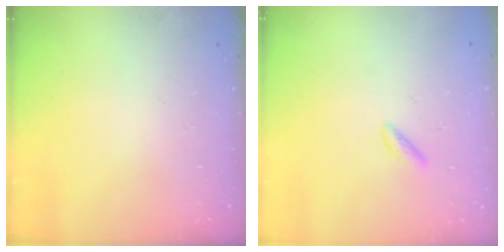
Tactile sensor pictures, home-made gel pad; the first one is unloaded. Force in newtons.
{"total": 2.2, "press": 2.0, "slide": 0.9}